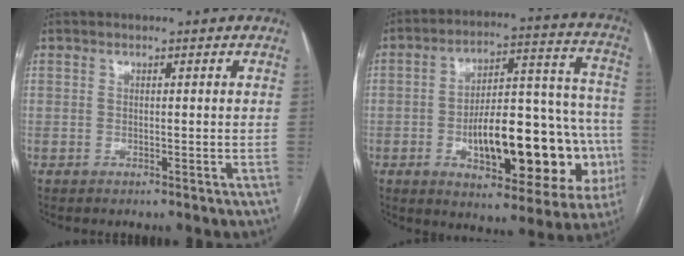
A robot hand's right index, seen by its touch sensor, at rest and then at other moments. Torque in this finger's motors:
{"motor_torque": [1.25, -0.89, 1.06, 0.21]}